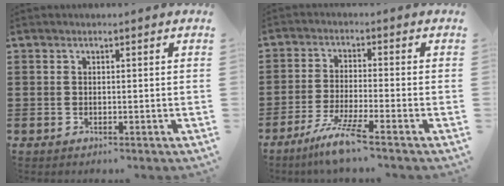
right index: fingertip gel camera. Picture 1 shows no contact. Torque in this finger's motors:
{"motor_torque": [1.04, 1.09, 0.58, 0.16]}